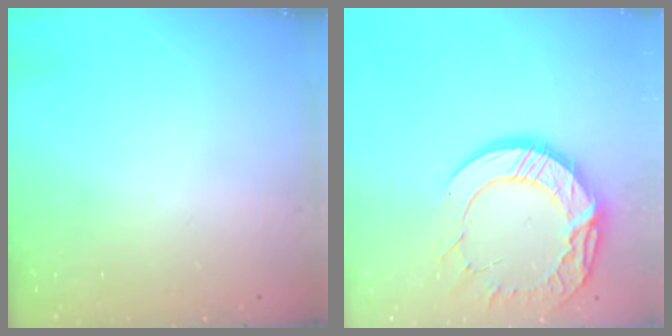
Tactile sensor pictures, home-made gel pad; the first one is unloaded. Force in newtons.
{"total": 17.6, "press": 17.5, "slide": 1.5}